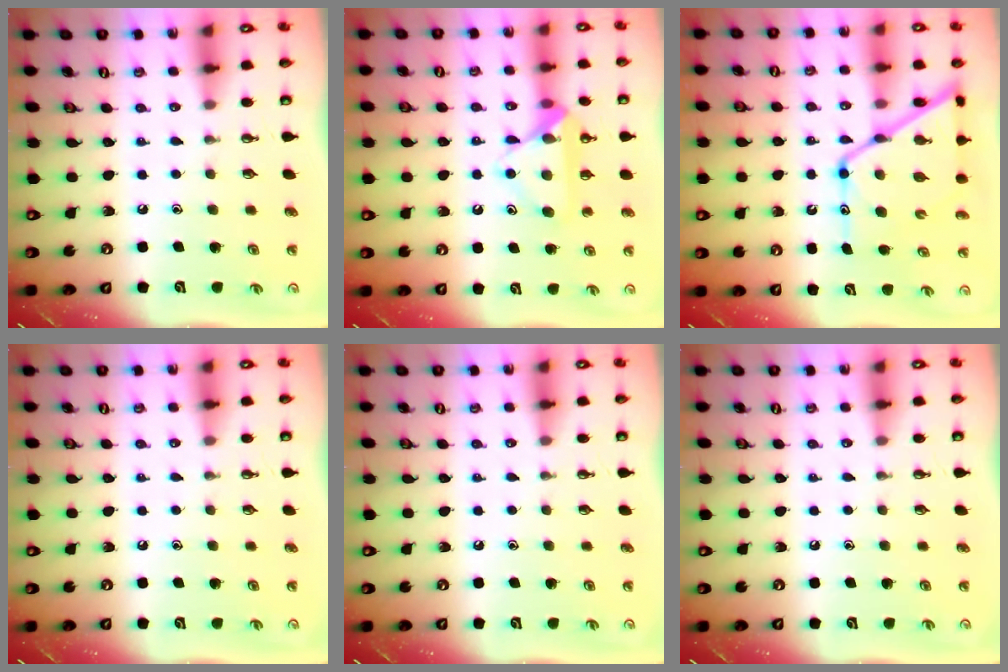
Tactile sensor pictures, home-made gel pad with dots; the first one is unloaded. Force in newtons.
{"total": 12.7, "press": 12.6, "slide": 0.8}
{"total": 17.5, "press": 17.4, "slide": 1.3}
{"total": 0.0}
{"total": 0.0}
{"total": 0.0}